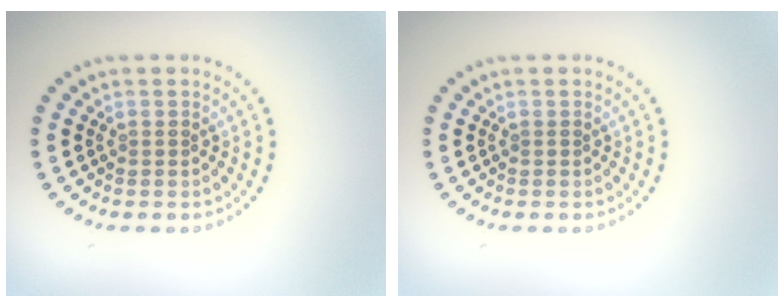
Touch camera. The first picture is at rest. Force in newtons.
{"total": 0.0}